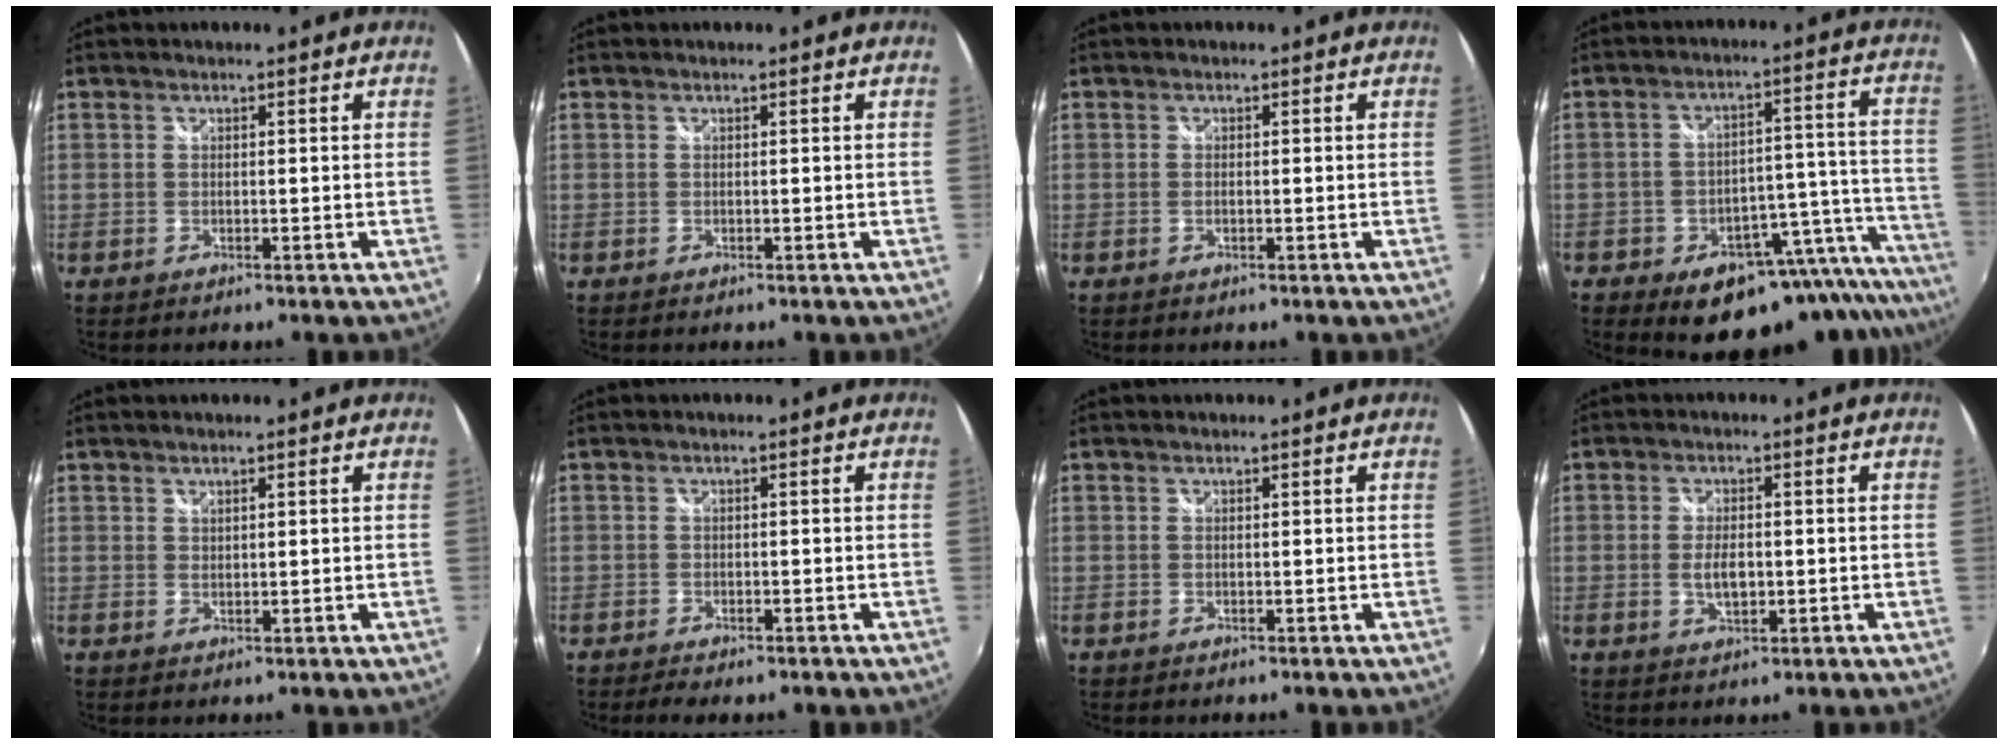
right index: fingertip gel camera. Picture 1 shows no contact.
{"total": 0.0}
{"total": 0.9, "force": [-0.2, 0.4, 0.8], "torque": [-0.017, -0.001, -0.005]}
{"total": 19.3, "force": [-15.5, 8.4, 7.8], "torque": [-0.082, 0.036, -0.197]}
{"total": 0.8, "force": [0.7, 0.3, 0.3], "torque": [-0.003, 0.000, 0.012]}
{"total": 3.4, "force": [-2.6, 1.3, 1.8], "torque": [-0.045, -0.014, -0.043]}
{"total": 0.0}
{"total": 4.5, "force": [-0.6, 2.2, 3.8], "torque": [-0.074, -0.004, -0.010]}